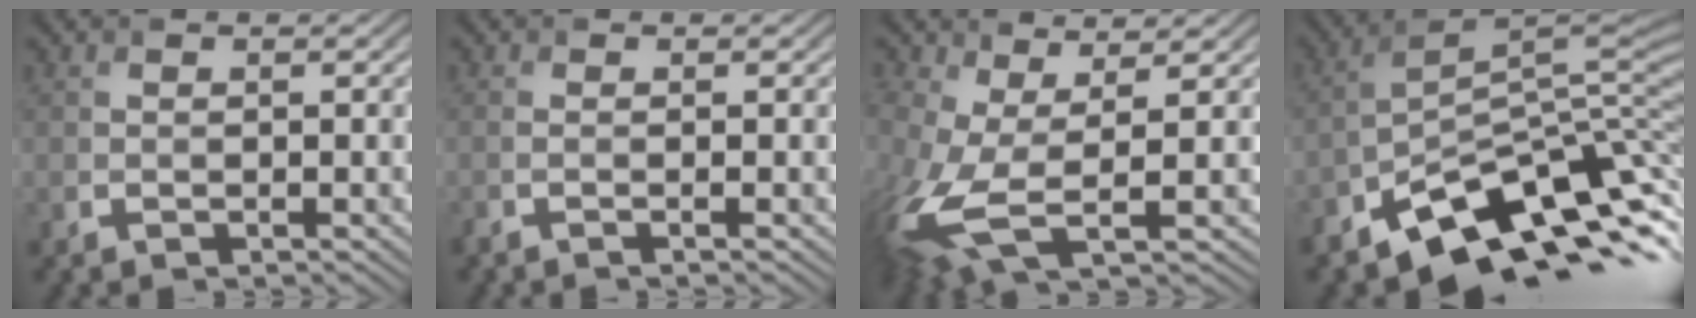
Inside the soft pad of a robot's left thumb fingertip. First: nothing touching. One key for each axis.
{"total": 0.7, "fx": -0.3, "fy": -0.3, "fz": 0.6, "tx": -0.010, "ty": -0.001, "tz": -0.015}
{"total": 9.7, "fx": -0.7, "fy": 4.5, "fz": 8.6, "tx": -0.237, "ty": -0.015, "tz": -0.014}
{"total": 11.5, "fx": -7.3, "fy": 3.9, "fz": 8.0, "tx": -0.130, "ty": -0.002, "tz": -0.125}